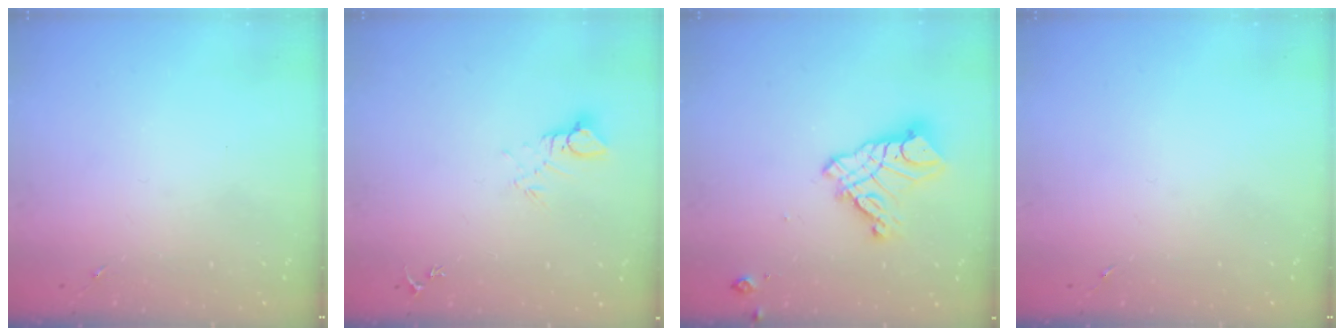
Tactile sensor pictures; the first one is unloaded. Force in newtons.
{"total": 5.5, "press": 5.5, "slide": 0.4}
{"total": 13.1, "press": 13.0, "slide": 1.3}
{"total": 0.0}